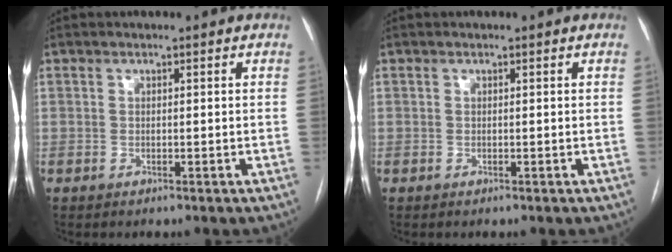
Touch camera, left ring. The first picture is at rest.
{"total": 0.0}